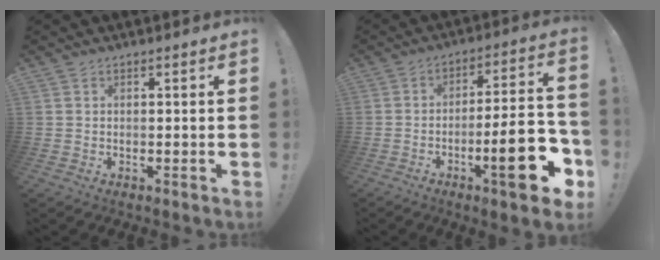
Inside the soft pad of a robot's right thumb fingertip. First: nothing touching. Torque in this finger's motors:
{"motor_torque": [0.83, 1.07, 1.39, -1.39, 0.05]}